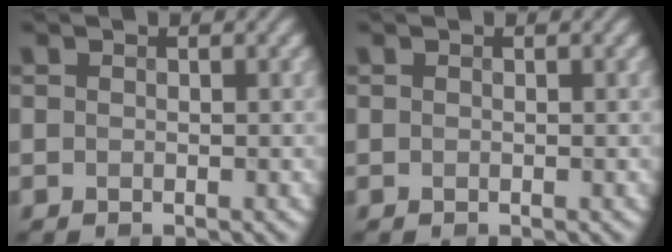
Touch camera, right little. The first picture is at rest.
{"total": 0.0}